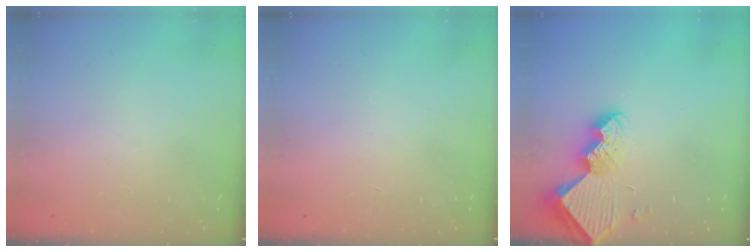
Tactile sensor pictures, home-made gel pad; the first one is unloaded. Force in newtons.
{"total": 0.0}
{"total": 10.4, "press": 10.3, "slide": 0.8}